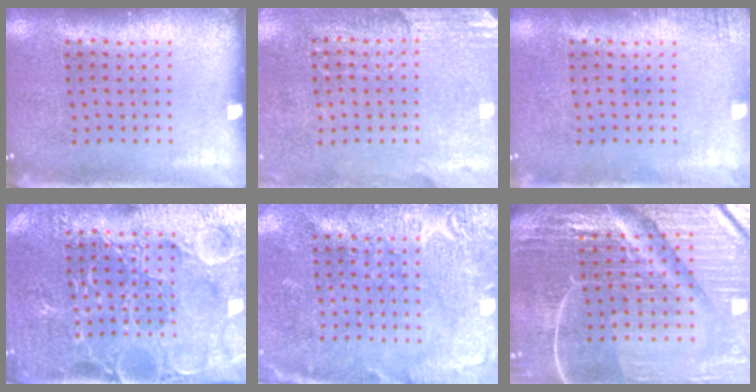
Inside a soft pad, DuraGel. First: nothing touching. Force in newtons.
{"total": 2.8, "press": 2.5, "slide": 1.3}
{"total": 1.0, "press": 1.0, "slide": 0.1}
{"total": 4.8, "press": 4.5, "slide": 1.6}
{"total": 2.8, "press": 2.8, "slide": 0.1}
{"total": 6.9, "press": 6.1, "slide": 3.3}